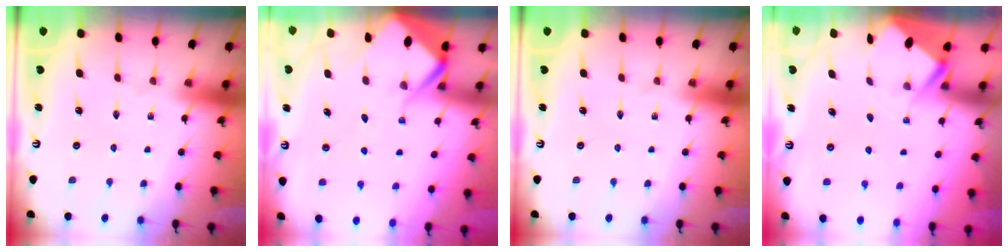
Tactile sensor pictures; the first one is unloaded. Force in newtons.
{"total": 7.4, "press": 7.3, "slide": 0.7}
{"total": 0.0}
{"total": 2.7, "press": 2.7, "slide": 0.4}